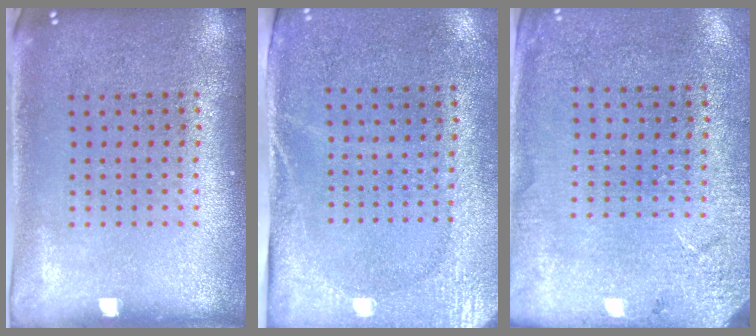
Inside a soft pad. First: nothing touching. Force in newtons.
{"total": 2.8, "press": 2.3, "slide": 1.6}
{"total": 2.6, "press": 2.5, "slide": 0.8}